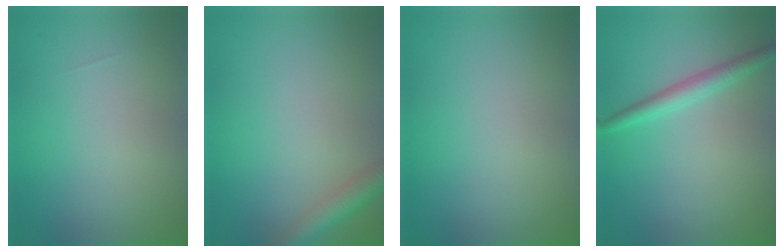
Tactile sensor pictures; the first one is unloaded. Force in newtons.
{"total": 2.9, "press": 2.9, "slide": 0.2}
{"total": 0.0}
{"total": 2.2, "press": 2.2, "slide": 0.0}